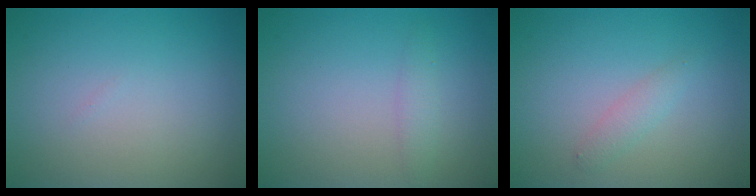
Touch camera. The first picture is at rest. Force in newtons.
{"total": 1.3, "press": 1.3, "slide": 0.0}
{"total": 1.3, "press": 1.3, "slide": 0.0}